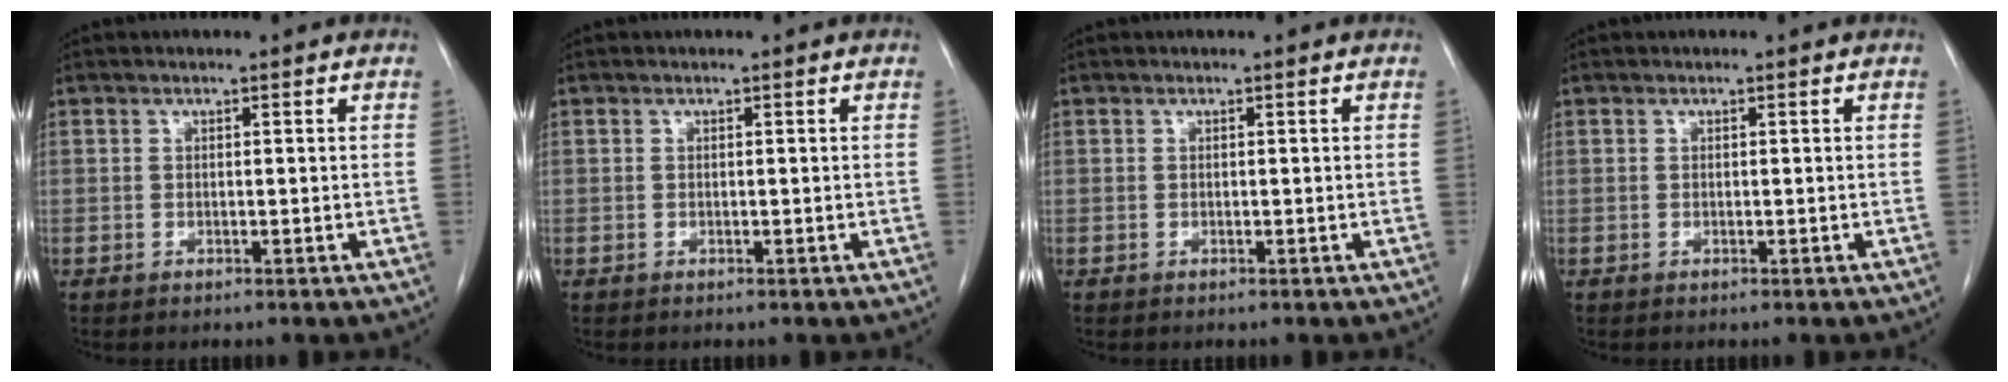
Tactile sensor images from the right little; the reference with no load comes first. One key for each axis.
{"total": 0.0}
{"total": 0.0}
{"total": 0.0}